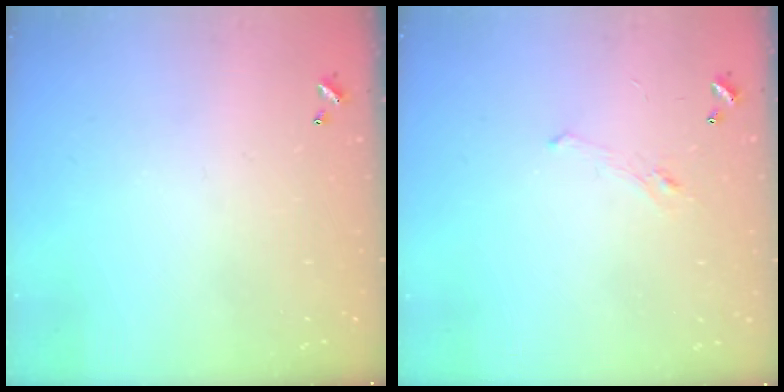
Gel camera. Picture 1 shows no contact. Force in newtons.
{"total": 1.2, "press": 0.8, "slide": 0.9}